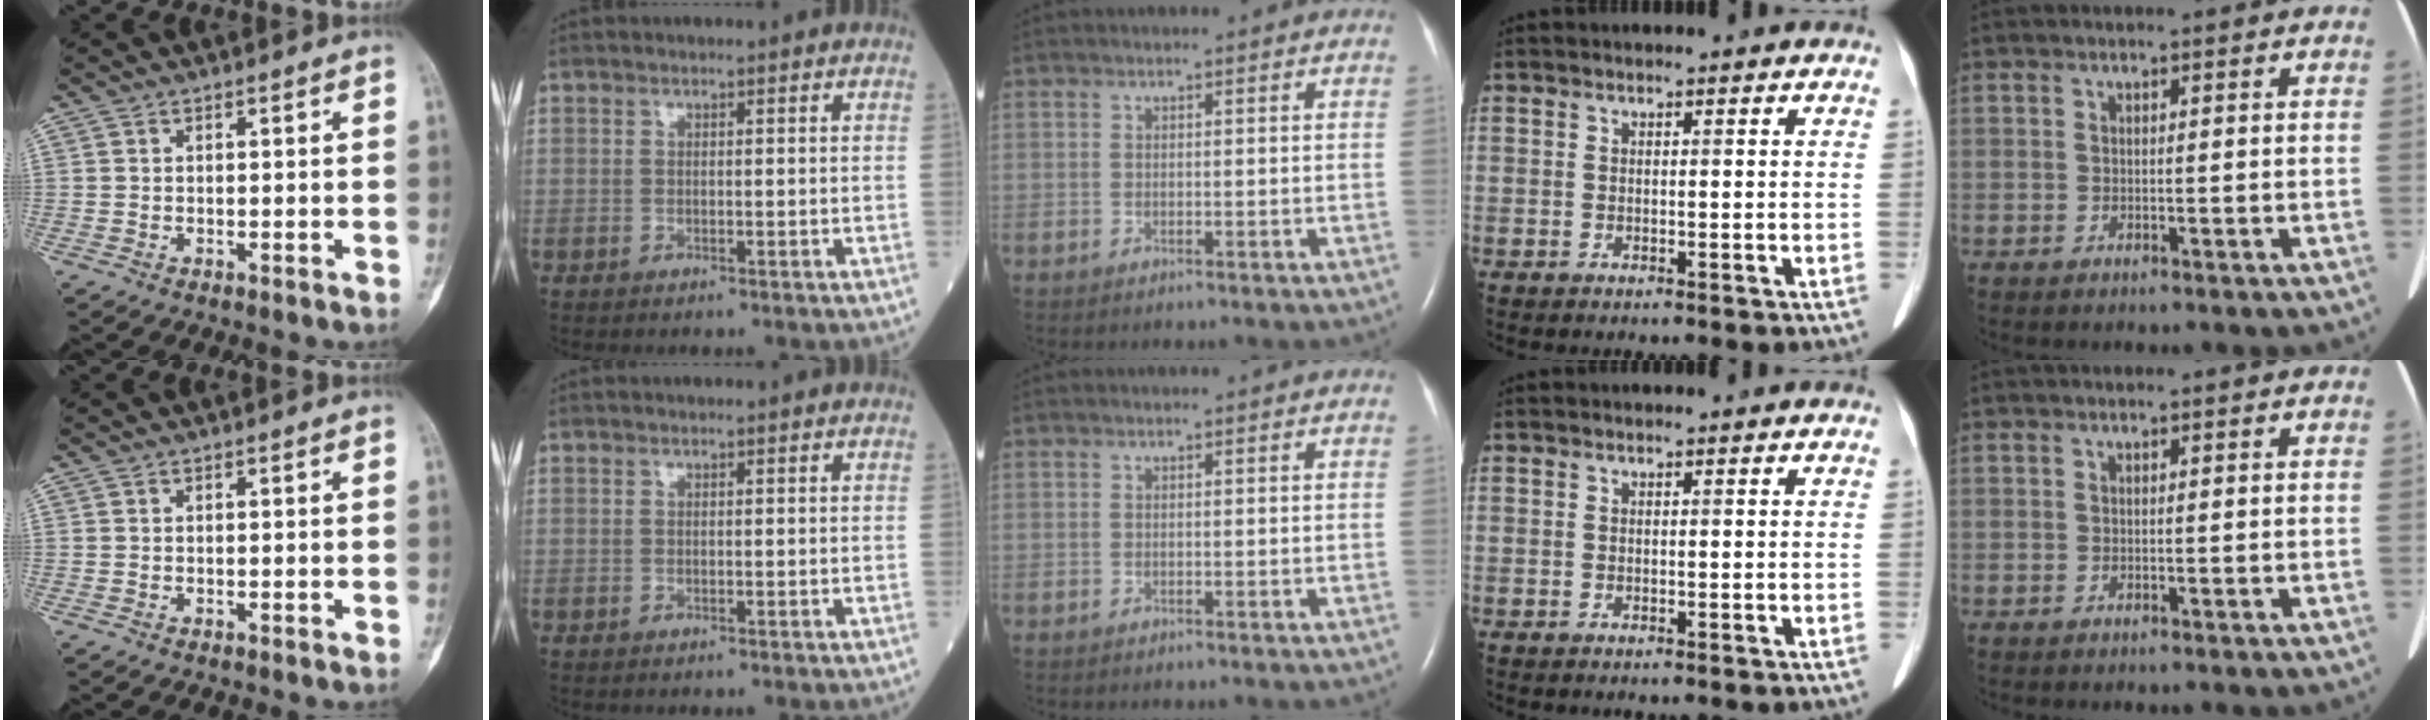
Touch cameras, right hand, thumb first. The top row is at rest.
{}